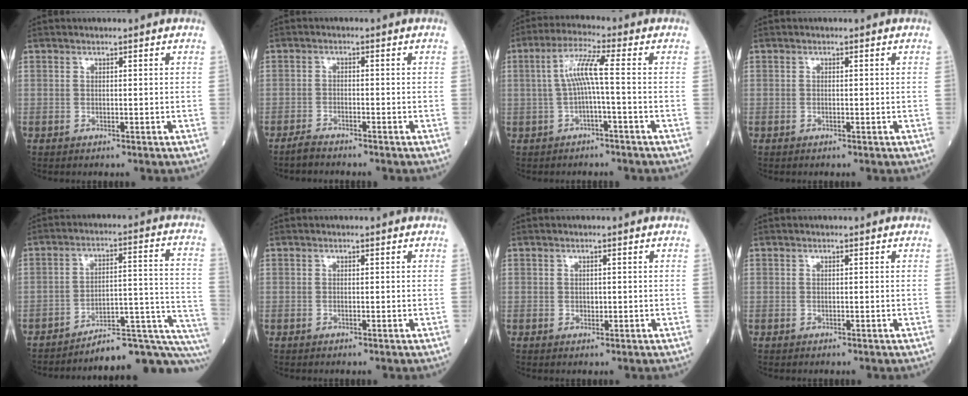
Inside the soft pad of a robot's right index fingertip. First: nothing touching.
{"total": 2.9, "force": [-2.6, 0.5, 1.0], "torque": [-0.030, -0.008, -0.046]}
{"total": 6.1, "force": [-0.2, 0.3, 6.1], "torque": [-0.125, 0.020, -0.002]}
{"total": 0.0}
{"total": 19.3, "force": [-17.4, 1.8, 8.2], "torque": [-0.038, 0.046, -0.234]}
{"total": 0.0}
{"total": 1.1, "force": [0.0, 0.8, 0.8], "torque": [-0.017, -0.002, 0.003]}
{"total": 0.0}